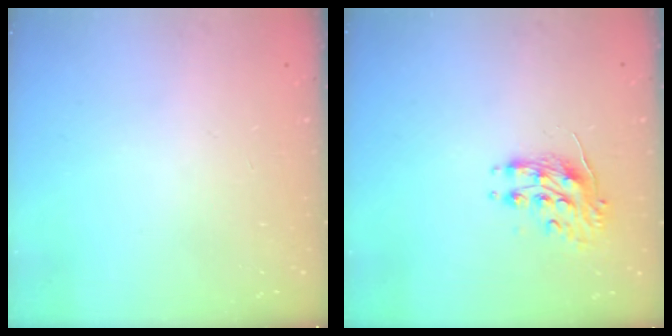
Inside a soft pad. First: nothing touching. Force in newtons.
{"total": 8.4, "press": 8.3, "slide": 0.4}